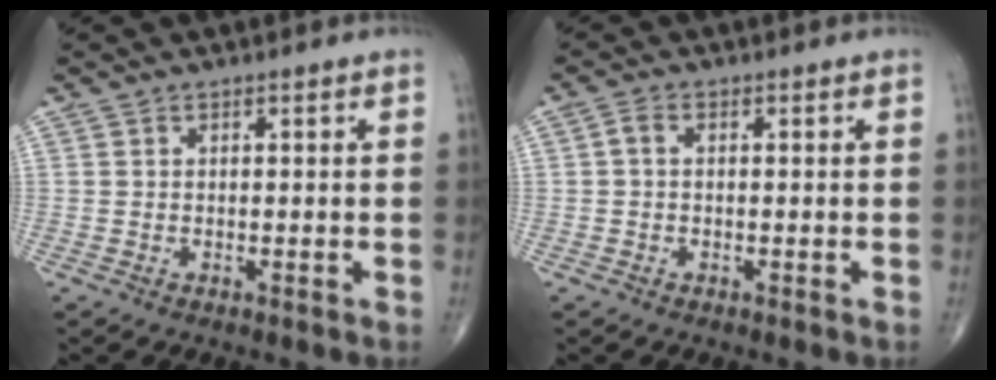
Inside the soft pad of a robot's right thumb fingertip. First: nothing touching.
{"total": 1.7, "force": [0.1, 1.1, 1.3], "torque": [-0.023, 0.006, -0.001]}